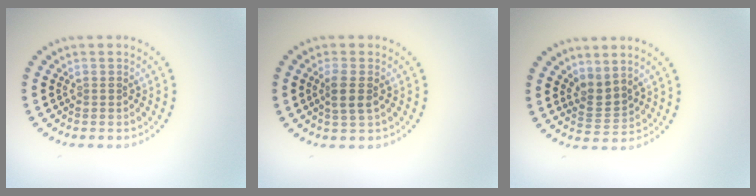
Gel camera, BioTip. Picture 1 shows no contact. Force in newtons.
{"total": 2.0, "press": 1.7, "slide": 1.0}
{"total": 2.3, "press": 1.5, "slide": 1.7}